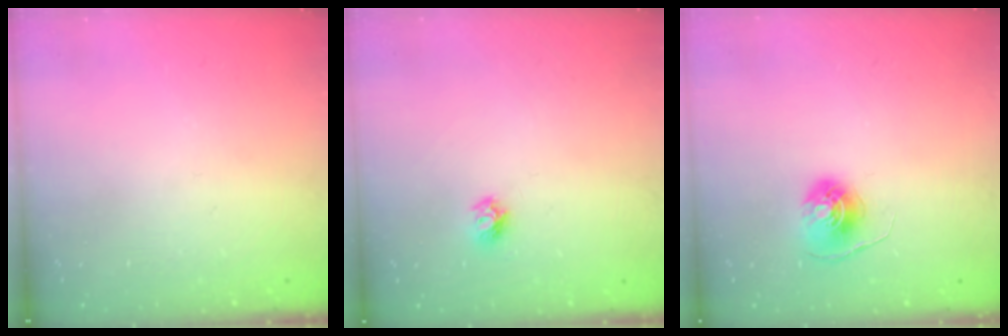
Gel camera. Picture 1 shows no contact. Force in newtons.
{"total": 5.5, "press": 5.5, "slide": 0.3}
{"total": 6.1, "press": 6.1, "slide": 0.5}